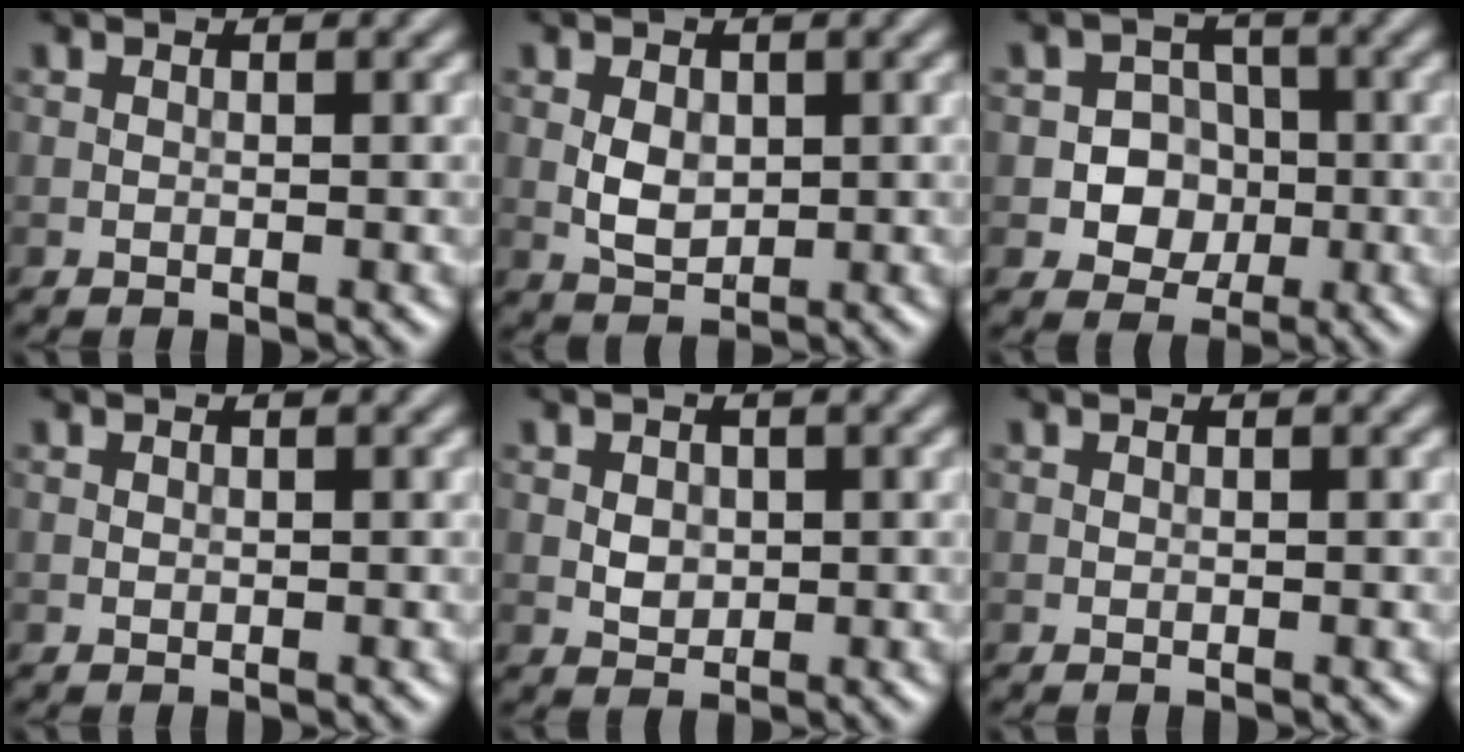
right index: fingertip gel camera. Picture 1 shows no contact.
{"total": 2.6, "force": [0.2, 1.8, 1.8], "torque": [-0.035, -0.001, 0.005]}
{"total": 4.5, "force": [-0.9, 4.0, 1.8], "torque": [-0.002, 0.000, -0.033]}
{"total": 0.0}
{"total": 1.7, "force": [0.2, 1.3, 1.0], "torque": [-0.017, -0.002, 0.005]}
{"total": 0.0}